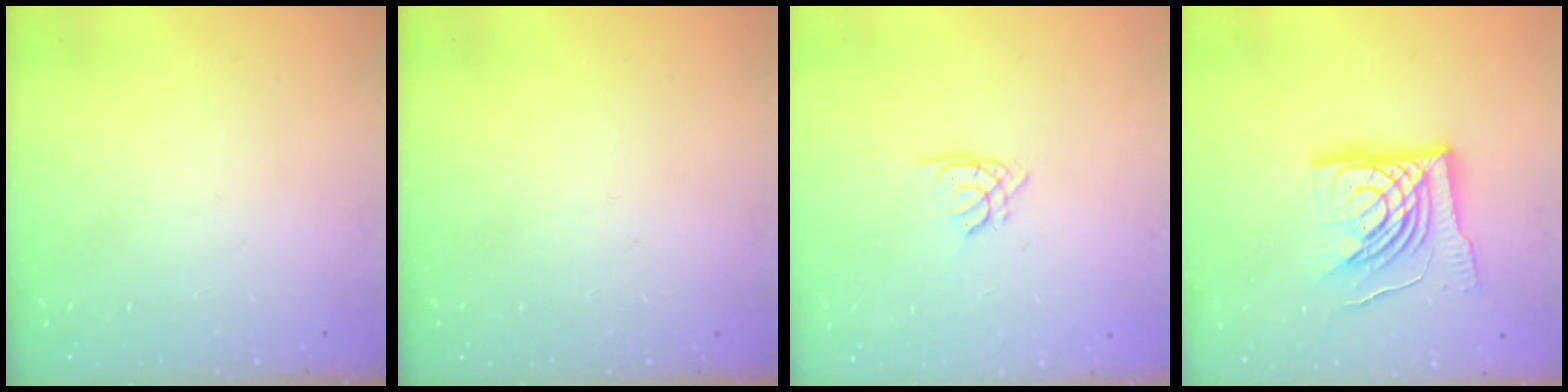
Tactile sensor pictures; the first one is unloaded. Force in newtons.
{"total": 0.0}
{"total": 1.4, "press": 1.4, "slide": 0.3}
{"total": 19.8, "press": 19.7, "slide": 2.5}